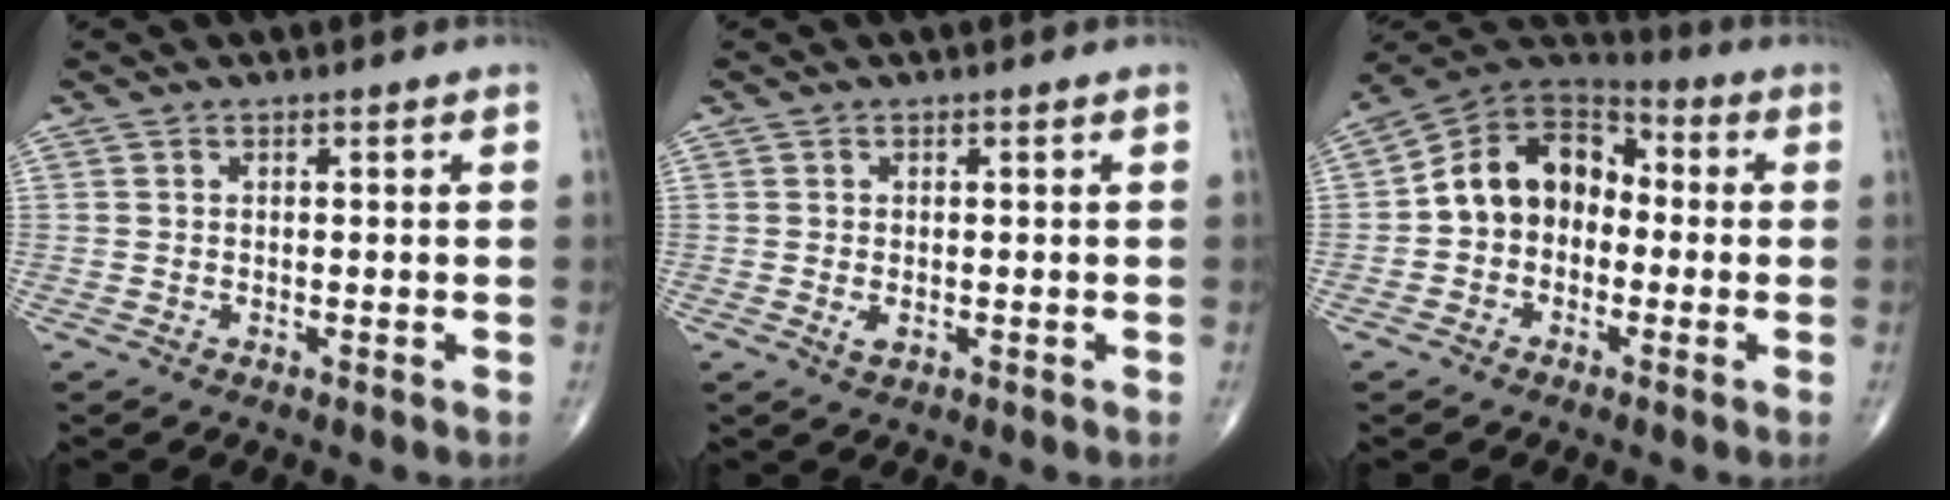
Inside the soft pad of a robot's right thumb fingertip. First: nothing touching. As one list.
[{"total": 1.4, "force": [-0.2, 0.8, 1.2], "torque": [-0.020, -0.004, -0.002]}, {"total": 12.7, "force": [-0.9, 9.8, 7.9], "torque": [-0.102, 0.045, -0.035]}]